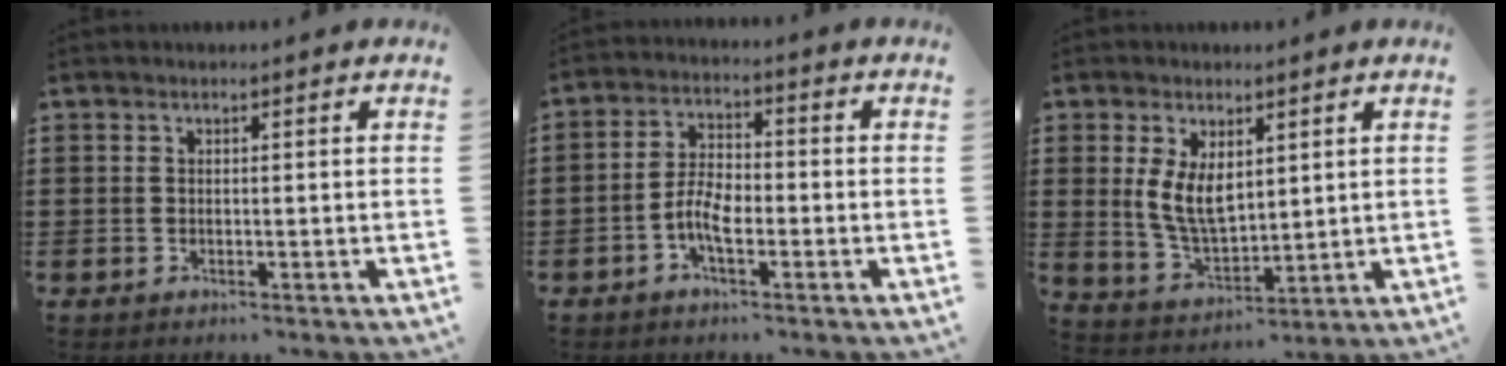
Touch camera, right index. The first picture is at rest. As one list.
[{"total": 5.6, "force": [-2.1, 2.4, 4.6], "torque": [-0.105, 0.000, -0.046]}, {"total": 6.8, "force": [1.8, 3.9, 5.3], "torque": [-0.107, 0.002, 0.033]}]